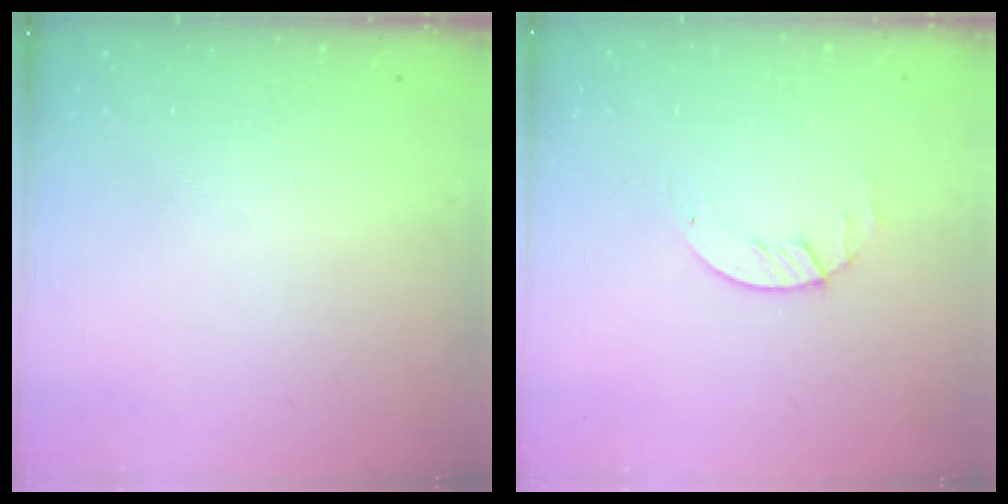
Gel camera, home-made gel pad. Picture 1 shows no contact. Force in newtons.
{"total": 1.4, "press": 1.4, "slide": 0.2}